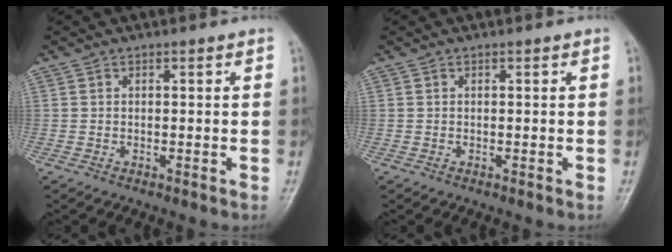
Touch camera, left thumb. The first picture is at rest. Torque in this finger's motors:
{"motor_torque": [-0.04, 0.06, -0.01, -0.10, 0.00]}